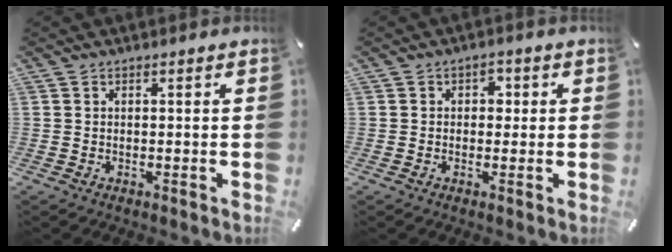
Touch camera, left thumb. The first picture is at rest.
{"total": 2.4, "force": [0.0, 2.0, 1.4], "torque": [-0.006, 0.000, -0.009]}